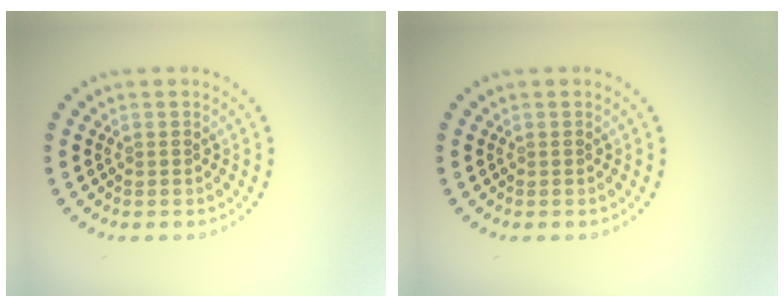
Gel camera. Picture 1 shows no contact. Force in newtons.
{"total": 0.0}